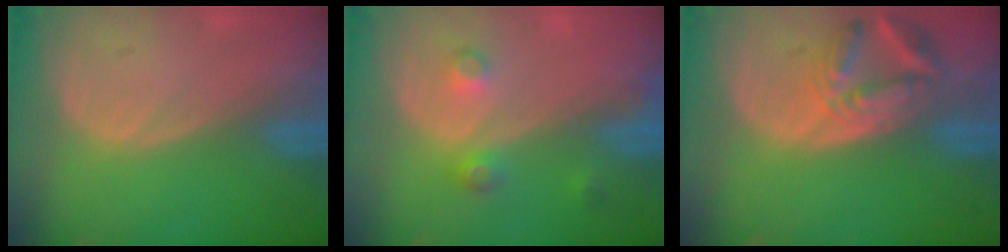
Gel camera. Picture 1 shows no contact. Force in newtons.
{"total": 3.5, "press": 3.2, "slide": 1.4}
{"total": 7.0, "press": 6.4, "slide": 2.8}